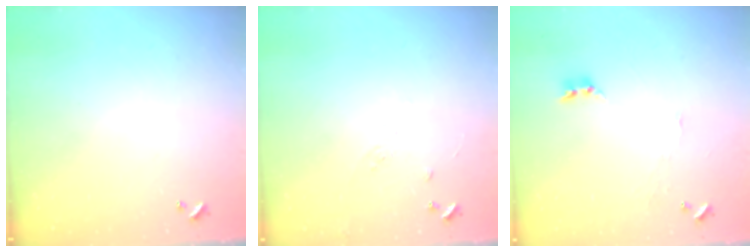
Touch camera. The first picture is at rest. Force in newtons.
{"total": 6.5, "press": 6.4, "slide": 0.9}
{"total": 4.6, "press": 4.6, "slide": 0.5}